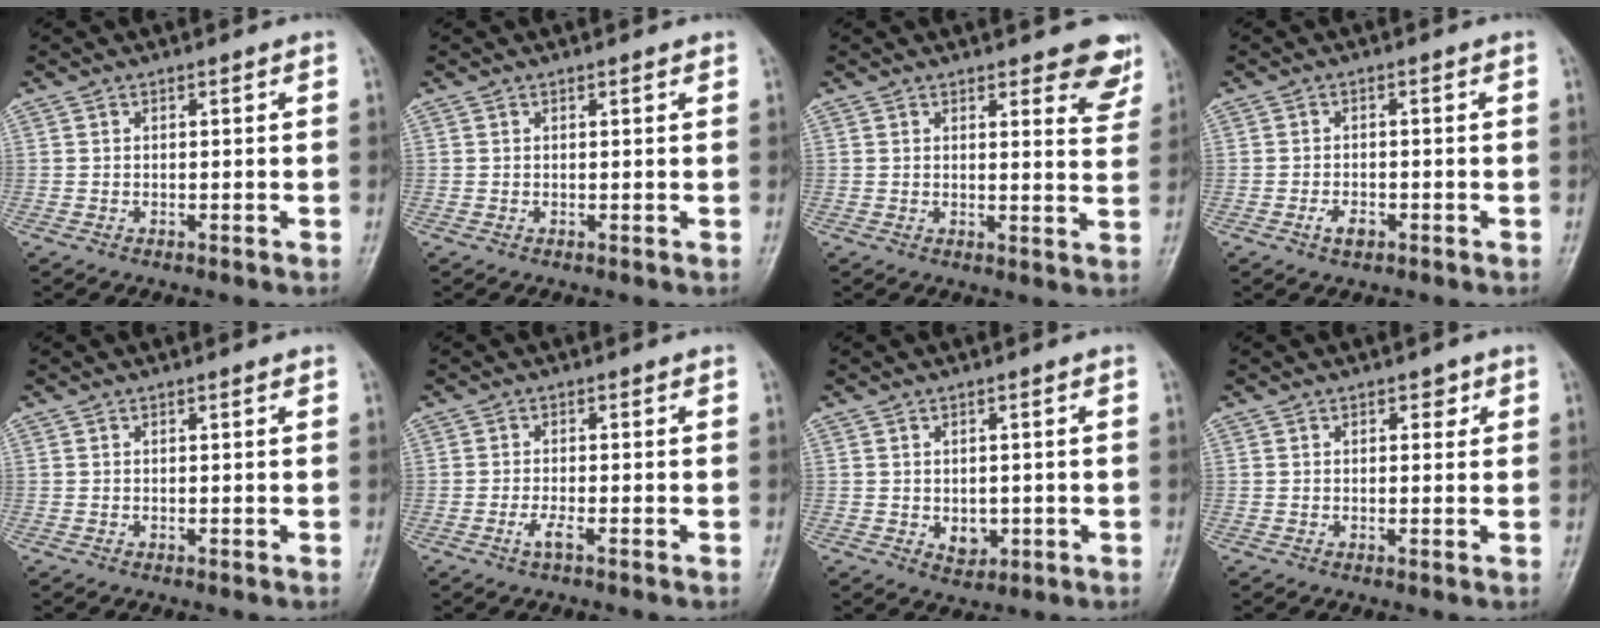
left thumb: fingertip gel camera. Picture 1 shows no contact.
{"total": 0.8, "force": [0.6, 0.2, 0.5], "torque": [-0.007, -0.001, 0.007]}
{"total": 7.2, "force": [5.5, 2.4, 4.0], "torque": [-0.014, -0.034, 0.052]}
{"total": 2.5, "force": [-1.2, 1.4, 1.7], "torque": [-0.029, 0.005, -0.020]}
{"total": 0.5, "force": [0.4, 0.1, 0.4], "torque": [-0.006, -0.001, 0.003]}
{"total": 2.1, "force": [-1.0, 0.3, 1.8], "torque": [-0.041, -0.001, -0.024]}
{"total": 3.4, "force": [-0.4, 2.5, 2.2], "torque": [-0.019, -0.003, 0.004]}
{"total": 2.0, "force": [1.0, 1.3, 1.2], "torque": [0.001, -0.002, 0.010]}